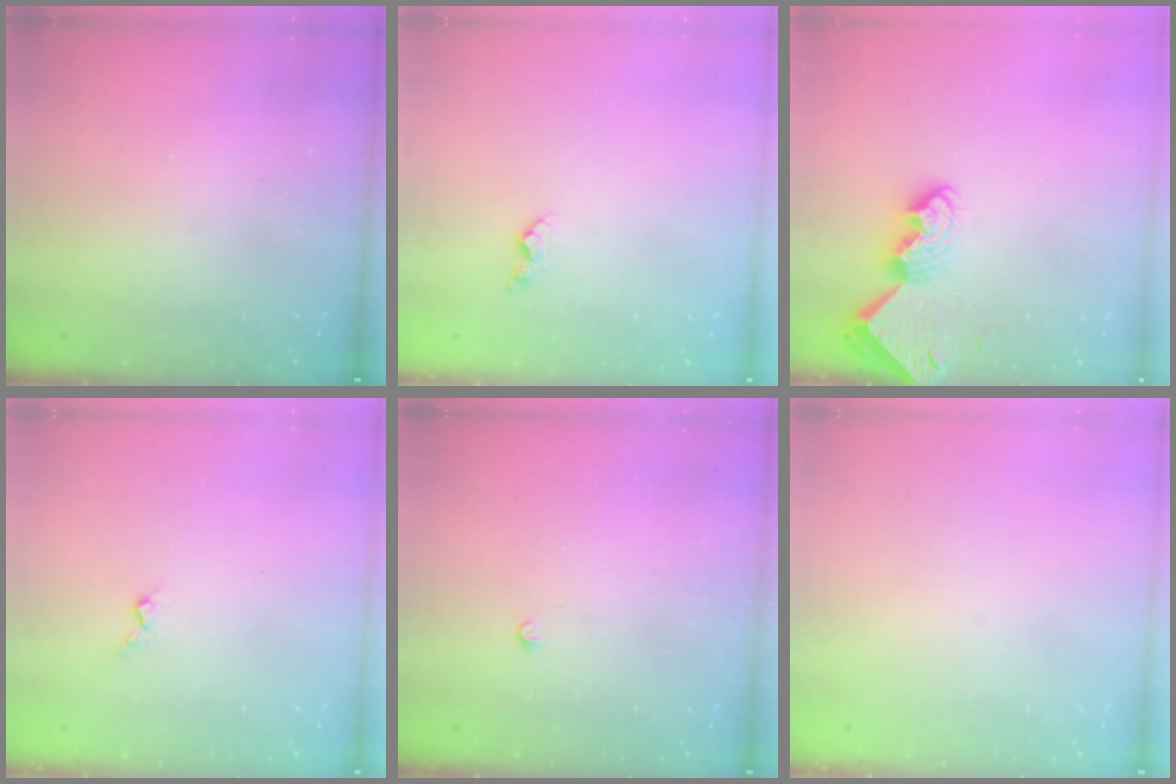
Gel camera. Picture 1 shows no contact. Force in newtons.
{"total": 3.3, "press": 3.3, "slide": 0.4}
{"total": 7.9, "press": 7.8, "slide": 0.6}
{"total": 2.9, "press": 2.9, "slide": 0.5}
{"total": 2.3, "press": 2.3, "slide": 0.4}
{"total": 0.0}